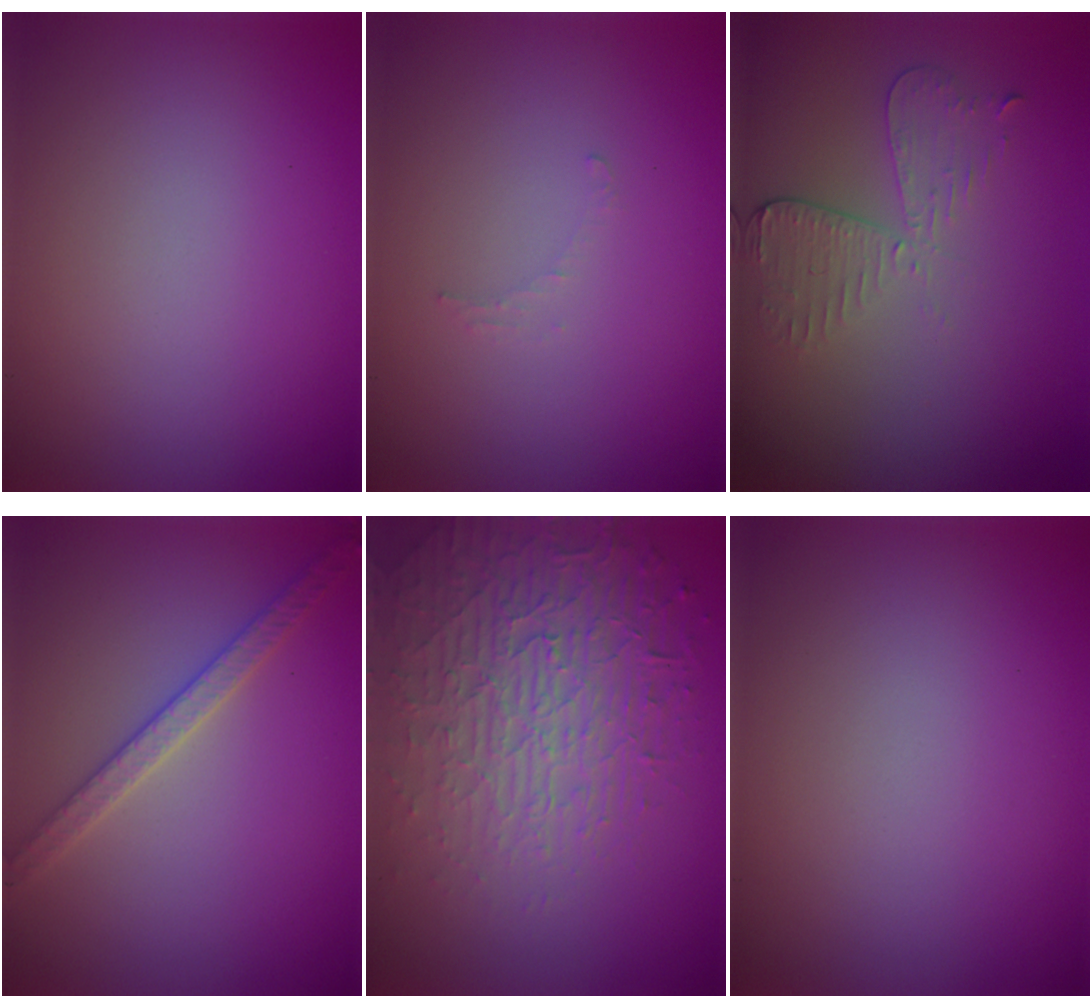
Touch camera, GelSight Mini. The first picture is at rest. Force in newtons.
{"total": 0.7, "press": 0.7, "slide": 0.1}
{"total": 2.9, "press": 2.6, "slide": 1.4}
{"total": 2.9, "press": 2.8, "slide": 0.6}
{"total": 6.7, "press": 5.1, "slide": 4.4}
{"total": 0.0}